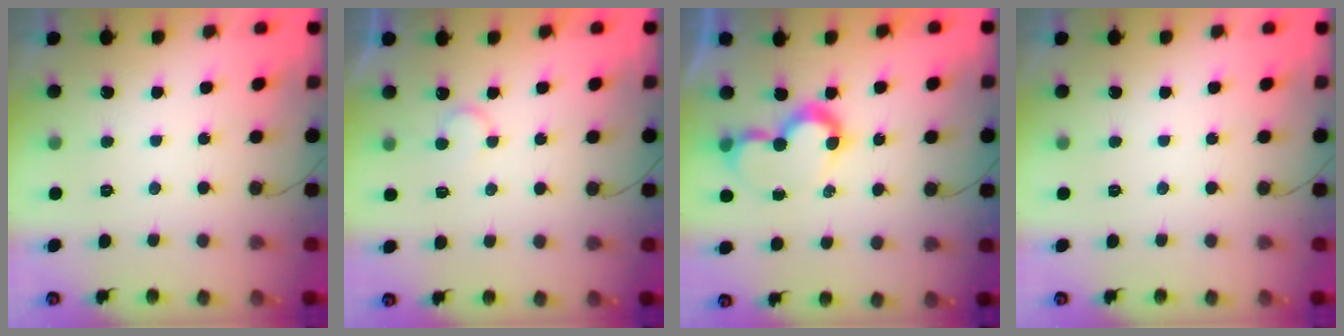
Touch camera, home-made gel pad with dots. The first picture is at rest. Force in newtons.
{"total": 5.1, "press": 5.1, "slide": 0.4}
{"total": 8.2, "press": 8.2, "slide": 0.3}
{"total": 0.0}